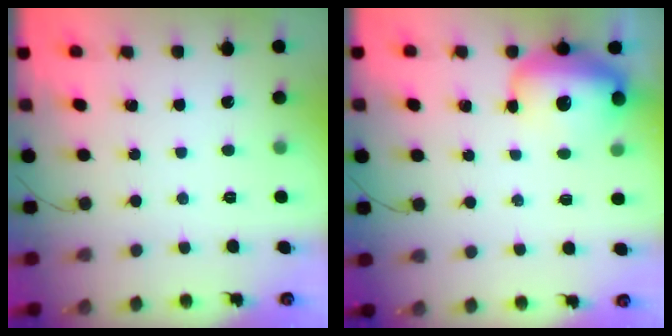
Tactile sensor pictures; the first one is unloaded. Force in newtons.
{"total": 20.7, "press": 17.4, "slide": 11.3}